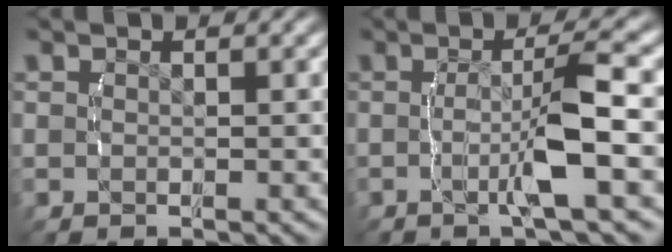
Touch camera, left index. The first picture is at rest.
{"total": 4.1, "force": [-0.6, -0.5, 4.1], "torque": [-0.067, 0.005, -0.010]}